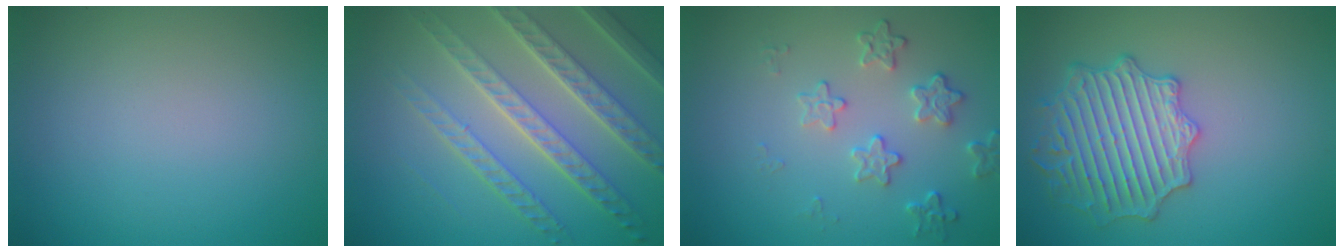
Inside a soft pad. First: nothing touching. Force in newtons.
{"total": 7.4, "press": 5.3, "slide": 5.2}
{"total": 2.6, "press": 2.0, "slide": 1.7}
{"total": 5.0, "press": 4.8, "slide": 1.4}